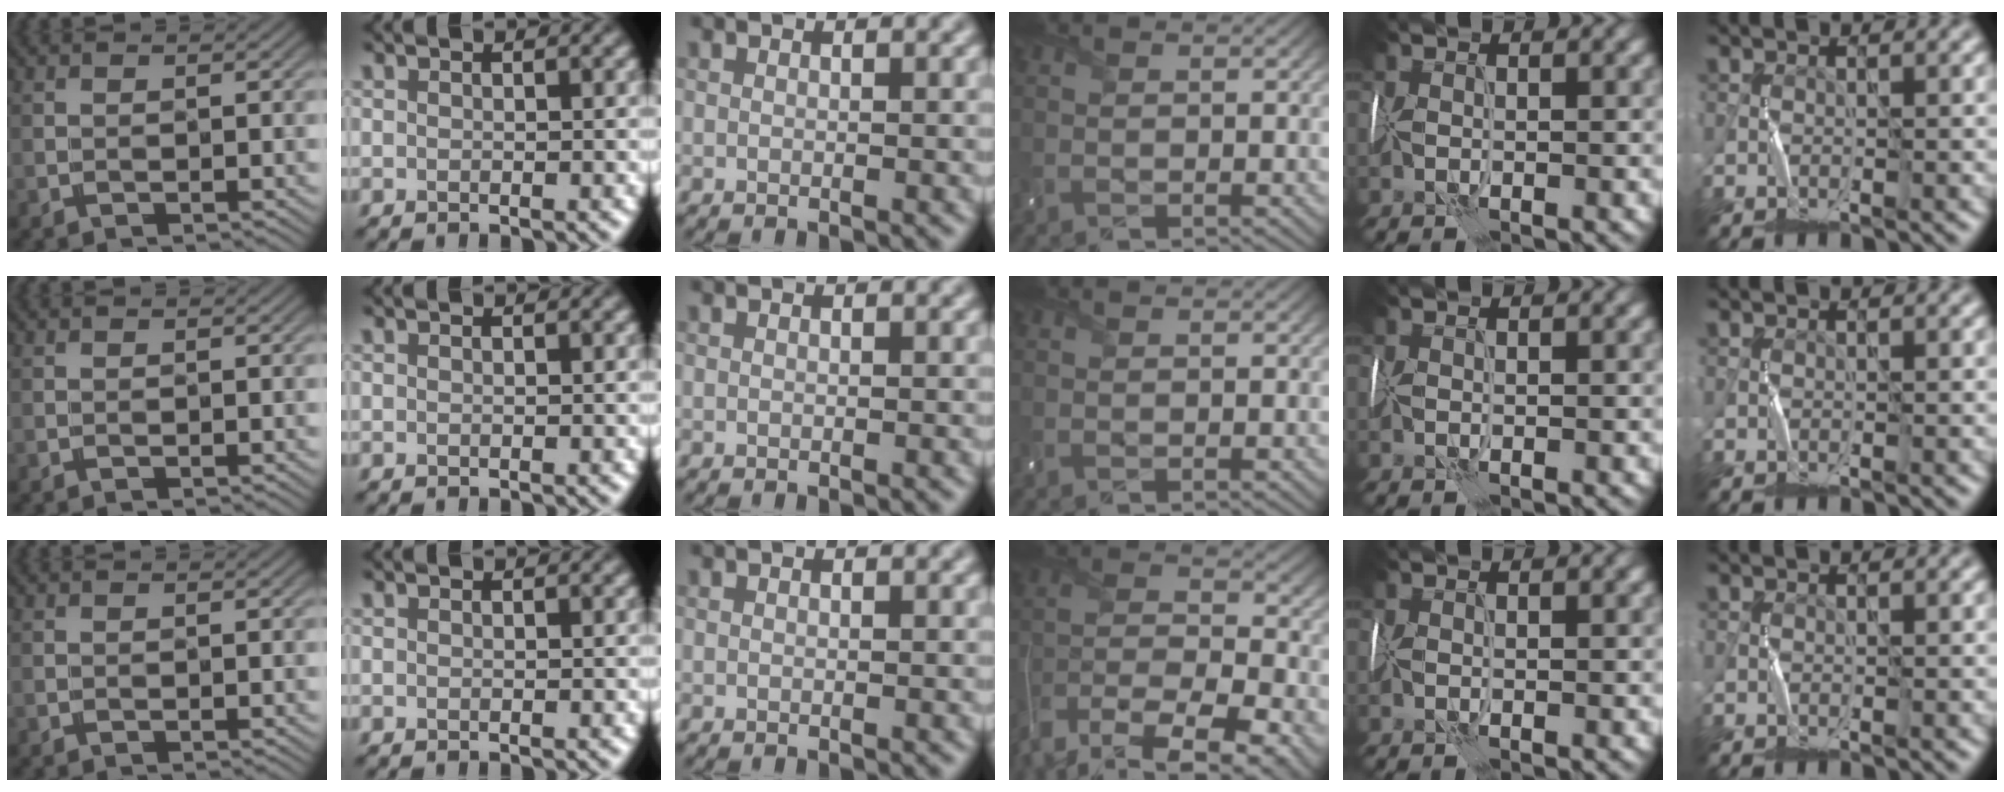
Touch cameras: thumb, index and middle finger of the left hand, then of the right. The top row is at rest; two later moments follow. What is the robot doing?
{"motion": "wrap", "object": "sponge"}